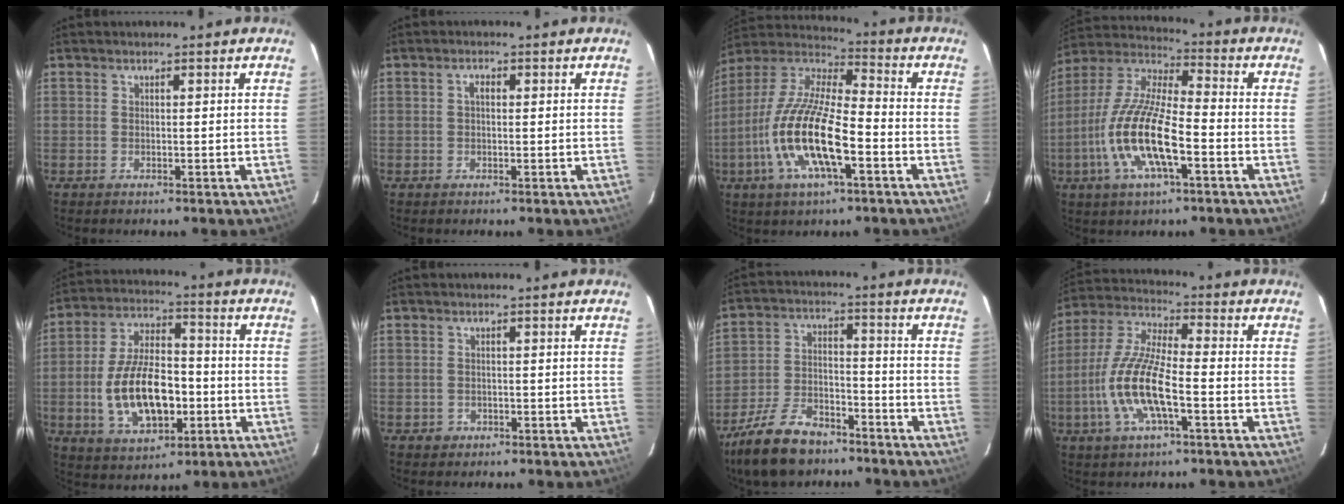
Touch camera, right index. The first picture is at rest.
{"total": 1.5, "force": [0.2, 0.8, 1.2], "torque": [-0.022, 0.008, 0.000]}
{"total": 18.0, "force": [-6.0, 5.4, 16.1], "torque": [-0.329, -0.012, -0.122]}
{"total": 16.4, "force": [-5.4, 4.7, 14.8], "torque": [-0.305, -0.009, -0.111]}
{"total": 15.8, "force": [-3.5, 8.3, 13.0], "torque": [-0.258, 0.008, -0.046]}
{"total": 1.6, "force": [-0.7, 1.4, 0.2], "torque": [-0.003, 0.003, -0.006]}
{"total": 14.7, "force": [-10.8, 6.8, 7.3], "torque": [-0.170, -0.001, -0.191]}
{"total": 13.7, "force": [-4.2, 3.6, 12.5], "torque": [-0.265, -0.004, -0.085]}